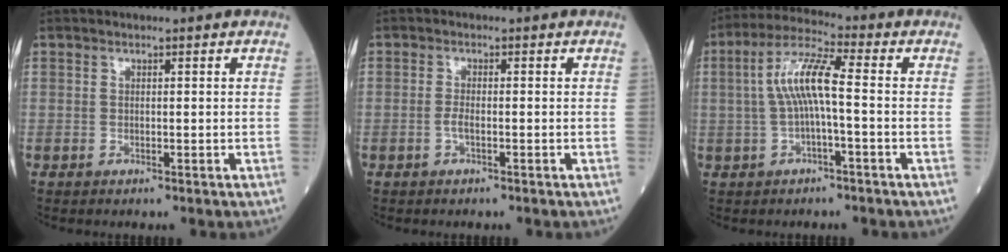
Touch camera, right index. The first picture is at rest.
{"total": 1.2, "force": [-0.6, 0.2, 1.1], "torque": [-0.024, 0.001, -0.013]}
{"total": 7.8, "force": [-0.1, 0.9, 7.8], "torque": [-0.156, 0.024, -0.005]}